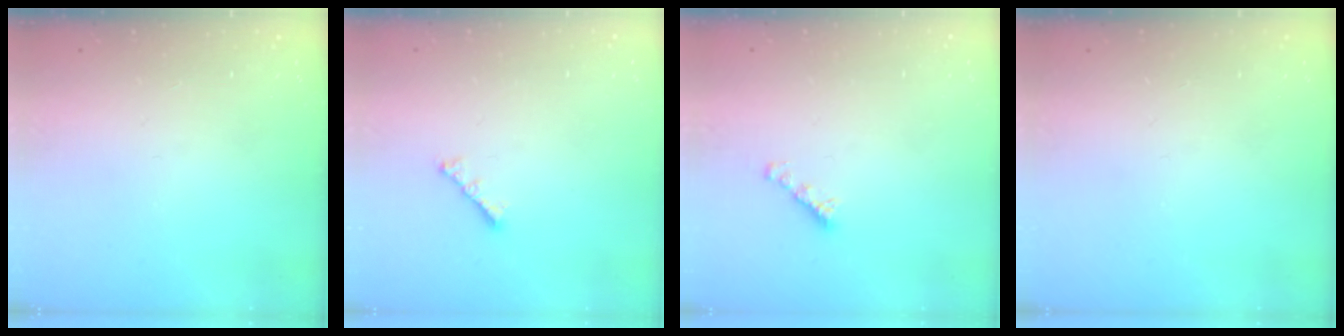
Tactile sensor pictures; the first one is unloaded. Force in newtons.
{"total": 2.4, "press": 2.3, "slide": 0.6}
{"total": 2.2, "press": 2.1, "slide": 0.5}
{"total": 0.0}